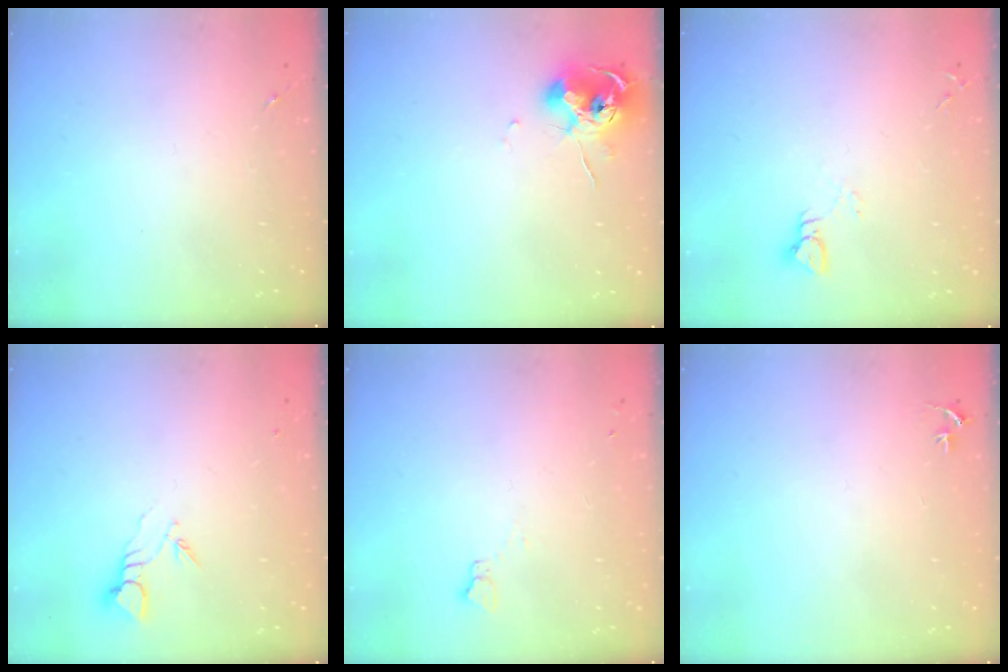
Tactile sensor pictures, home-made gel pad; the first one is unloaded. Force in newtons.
{"total": 10.5, "press": 10.4, "slide": 1.4}
{"total": 3.9, "press": 3.9, "slide": 0.4}
{"total": 3.8, "press": 3.8, "slide": 0.3}
{"total": 2.3, "press": 2.3, "slide": 0.2}
{"total": 2.9, "press": 2.9, "slide": 0.2}